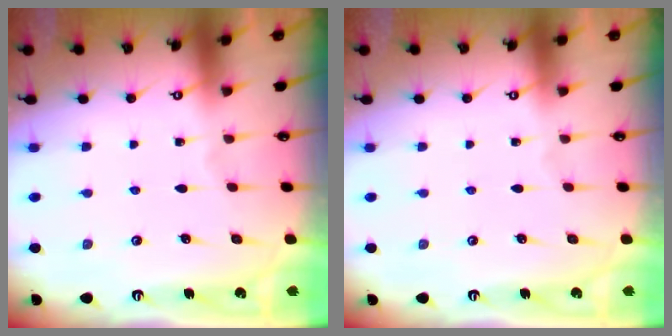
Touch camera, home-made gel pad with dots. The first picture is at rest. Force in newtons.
{"total": 0.0}